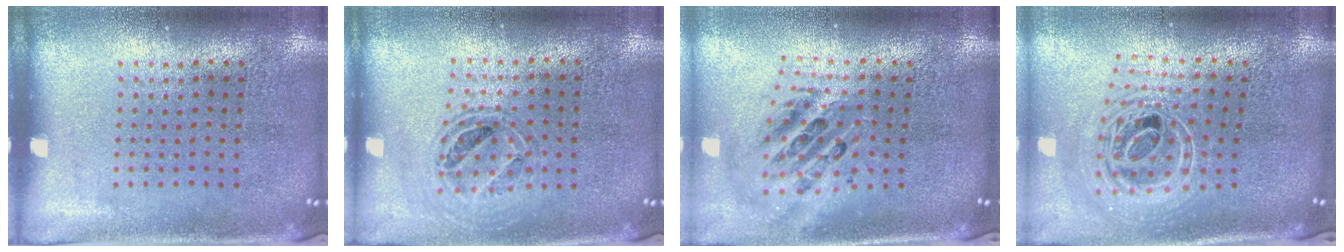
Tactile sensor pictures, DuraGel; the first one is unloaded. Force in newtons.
{"total": 0.8, "press": 0.7, "slide": 0.2}
{"total": 2.4, "press": 1.7, "slide": 1.6}
{"total": 2.7, "press": 1.9, "slide": 1.9}